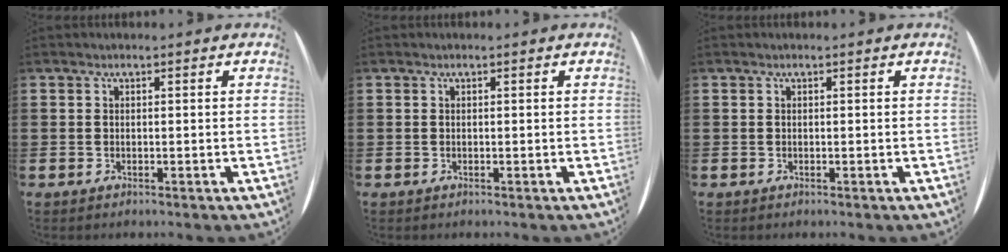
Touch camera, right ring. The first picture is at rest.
{"total": 0.0}
{"total": 0.0}